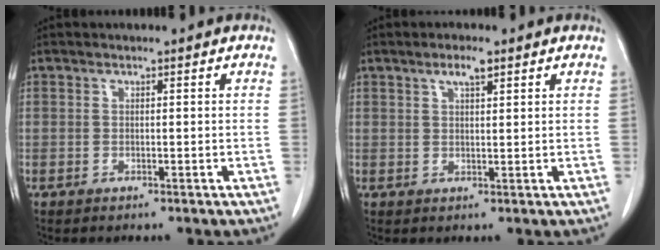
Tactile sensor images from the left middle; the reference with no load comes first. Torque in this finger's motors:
{"motor_torque": [0.49, -0.31, 0.02, 0.03]}